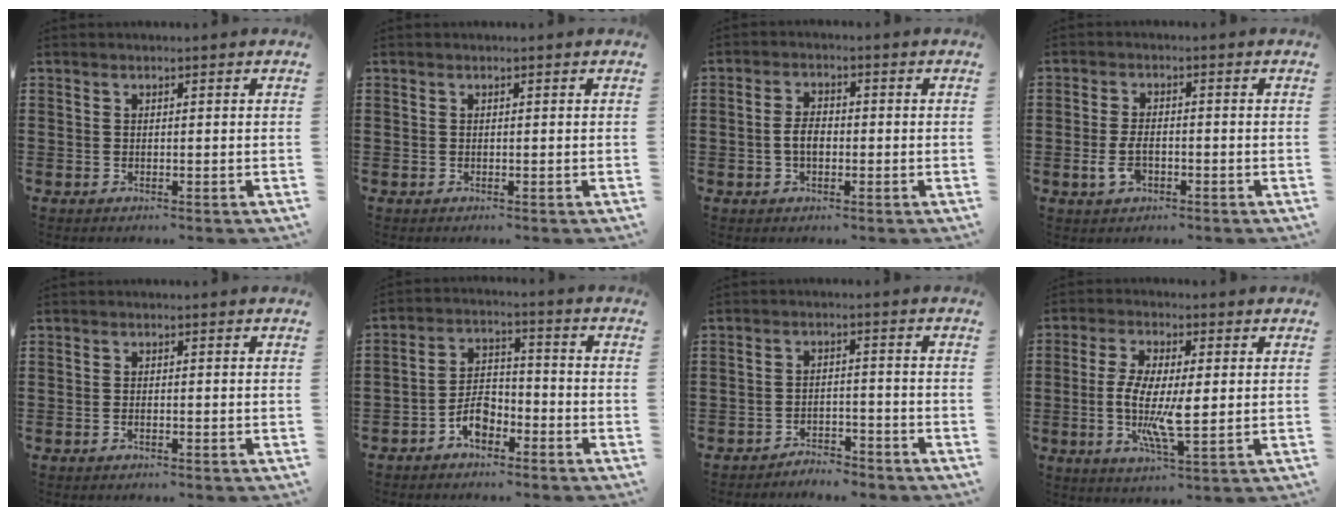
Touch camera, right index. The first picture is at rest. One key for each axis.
{"total": 0.0}
{"total": 3.5, "fx": -0.6, "fy": 1.9, "fz": 2.8, "tx": -0.069, "ty": 0.000, "tz": -0.017}
{"total": 4.0, "fx": -1.2, "fy": 2.0, "fz": 3.2, "tx": -0.079, "ty": -0.007, "tz": -0.025}
{"total": 0.6, "fx": -0.3, "fy": 0.1, "fz": 0.5, "tx": -0.012, "ty": -0.007, "tz": -0.004}
{"total": 5.4, "fx": -3.1, "fy": 2.9, "fz": 3.3, "tx": -0.072, "ty": 0.006, "tz": -0.061}
{"total": 3.3, "fx": -3.3, "fy": 0.4, "fz": 0.0, "tx": -0.009, "ty": 0.002, "tz": -0.070}
{"total": 8.8, "fx": -0.4, "fy": 2.8, "fz": 8.3, "tx": -0.169, "ty": -0.006, "tz": -0.009}